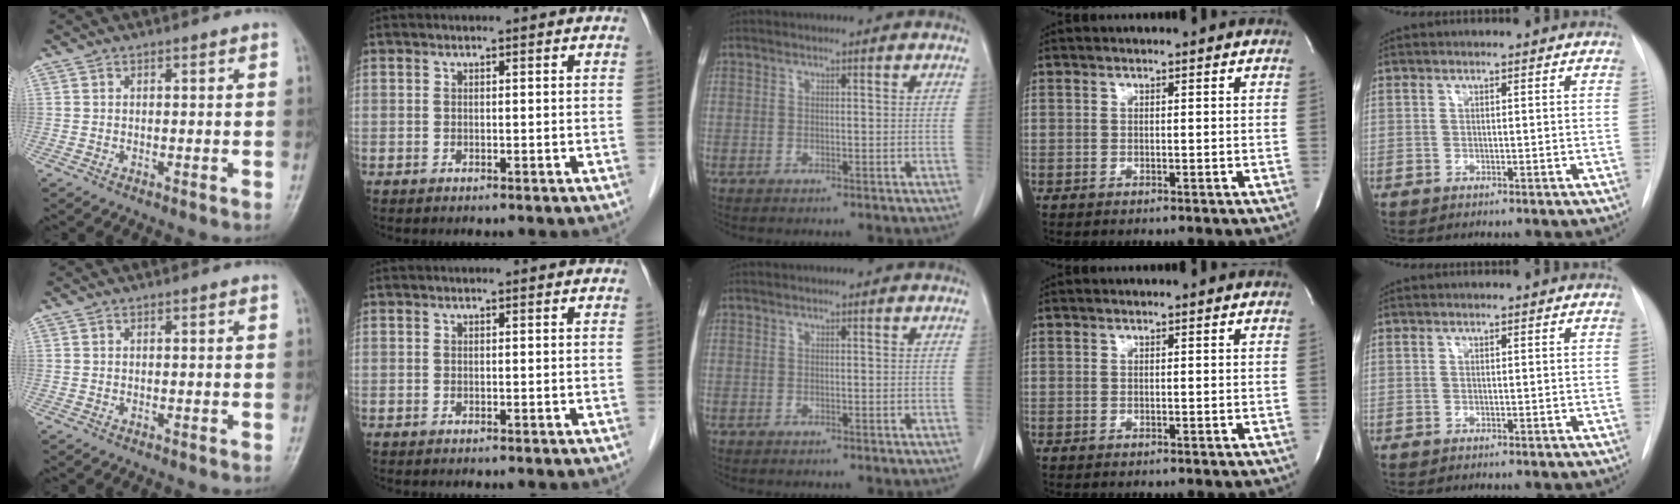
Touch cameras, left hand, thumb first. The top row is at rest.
{}